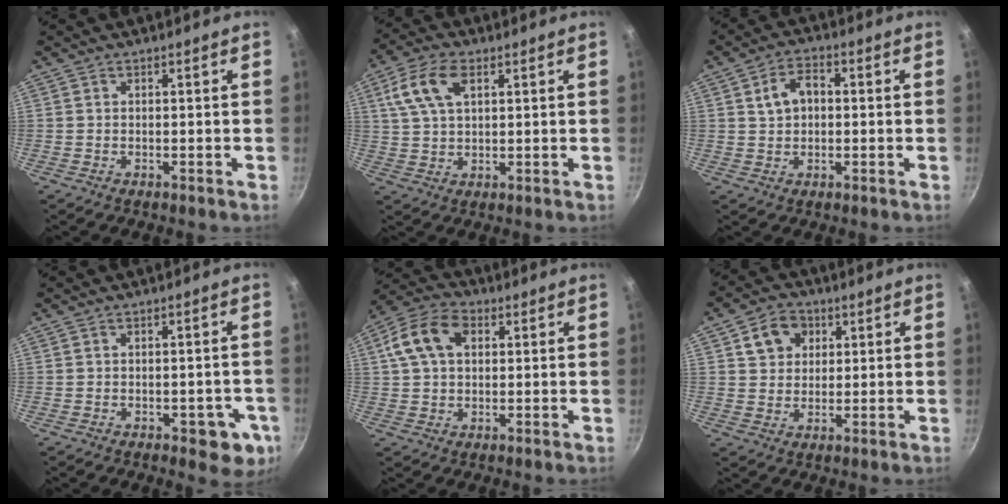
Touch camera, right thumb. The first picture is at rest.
{"total": 9.3, "force": [3.5, 5.0, 7.0], "torque": [-0.144, 0.006, 0.068]}
{"total": 5.9, "force": [1.0, 4.0, 4.2], "torque": [-0.065, 0.015, 0.014]}
{"total": 6.1, "force": [-2.8, 3.0, 4.6], "torque": [-0.031, 0.012, -0.030]}
{"total": 10.8, "force": [2.9, 7.3, 7.5], "torque": [-0.141, 0.022, 0.045]}
{"total": 7.5, "force": [2.8, 6.1, 3.4], "torque": [-0.025, -0.004, 0.044]}